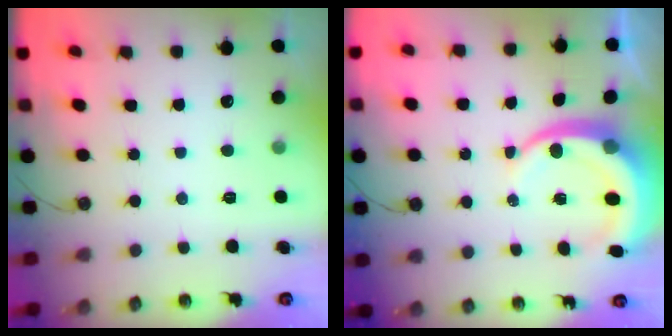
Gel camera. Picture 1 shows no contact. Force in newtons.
{"total": 8.9, "press": 8.8, "slide": 1.0}